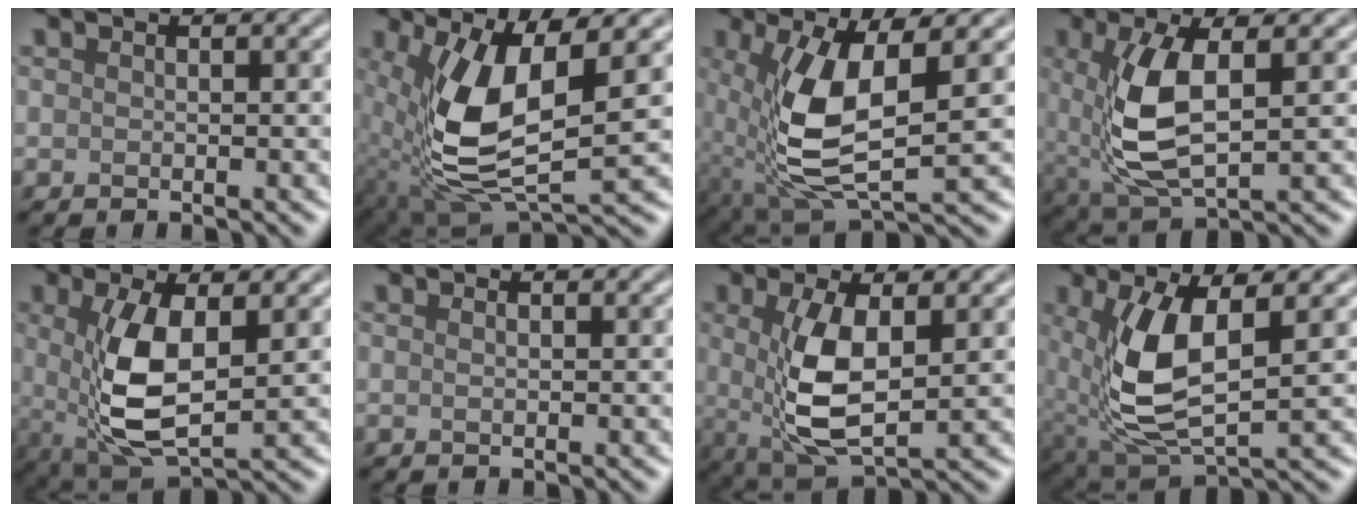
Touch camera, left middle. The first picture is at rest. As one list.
[{"total": 10.8, "force": [0.9, 4.4, 9.8], "torque": [-0.212, -0.017, 0.021]}, {"total": 8.9, "force": [0.4, 3.6, 8.2], "torque": [-0.189, -0.016, 0.015]}, {"total": 6.7, "force": [0.4, 2.6, 6.1], "torque": [-0.142, -0.012, 0.016]}, {"total": 6.9, "force": [0.3, 2.7, 6.3], "torque": [-0.140, -0.014, 0.011]}, {"total": 0.7, "force": [0.3, 0.3, 0.5], "torque": [-0.001, -0.004, -0.001]}, {"total": 6.2, "force": [0.3, 2.3, 5.8], "torque": [-0.129, -0.015, 0.013]}, {"total": 8.3, "force": [1.0, 3.6, 7.4], "torque": [-0.175, -0.014, 0.026]}]